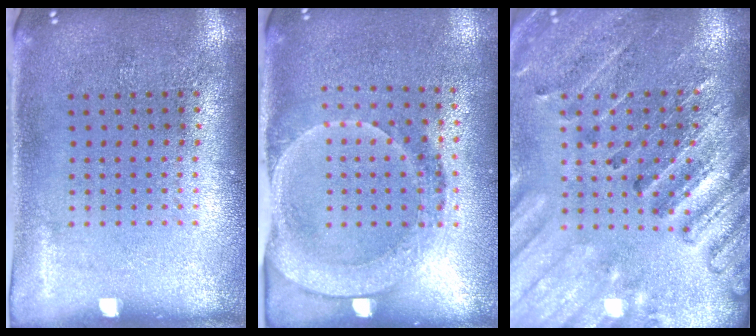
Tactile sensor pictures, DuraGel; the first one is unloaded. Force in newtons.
{"total": 1.7, "press": 1.5, "slide": 0.8}
{"total": 2.7, "press": 2.6, "slide": 0.2}